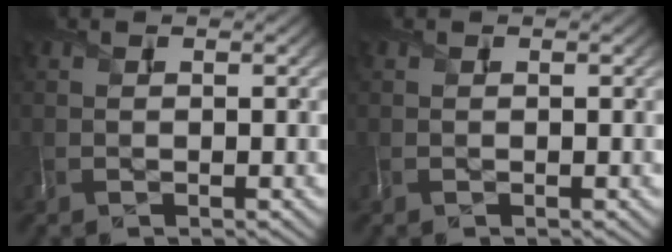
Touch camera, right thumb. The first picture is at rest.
{"total": 0.0}